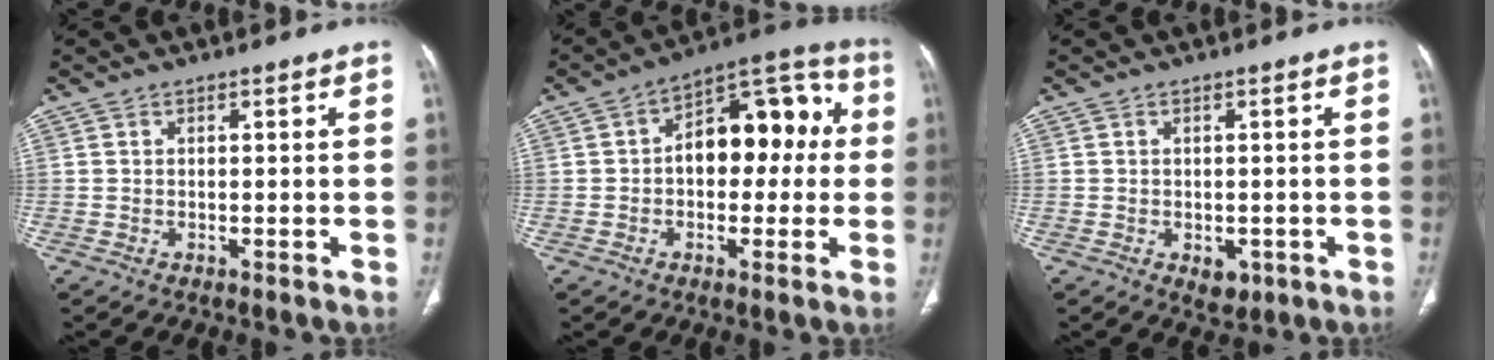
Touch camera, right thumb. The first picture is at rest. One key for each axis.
{"total": 12.0, "fx": 1.2, "fy": 7.1, "fz": 9.6, "tx": -0.099, "ty": 0.038, "tz": 0.011}
{"total": 3.3, "fx": -1.2, "fy": 2.2, "fz": 2.2, "tx": -0.016, "ty": 0.001, "tz": -0.006}